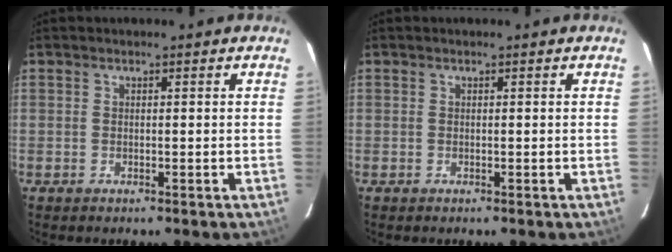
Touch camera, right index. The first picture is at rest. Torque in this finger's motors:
{"motor_torque": [-0.01, -0.01, 0.00, 0.01]}